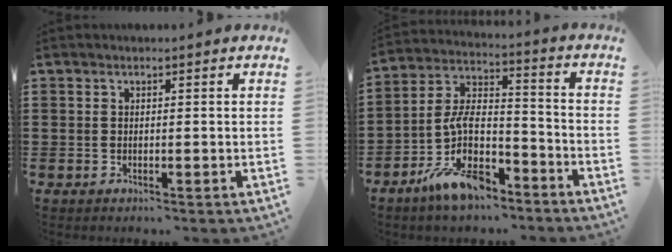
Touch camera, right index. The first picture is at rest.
{"total": 10.5, "force": [-6.3, 4.9, 6.7], "torque": [-0.150, 0.009, -0.126]}